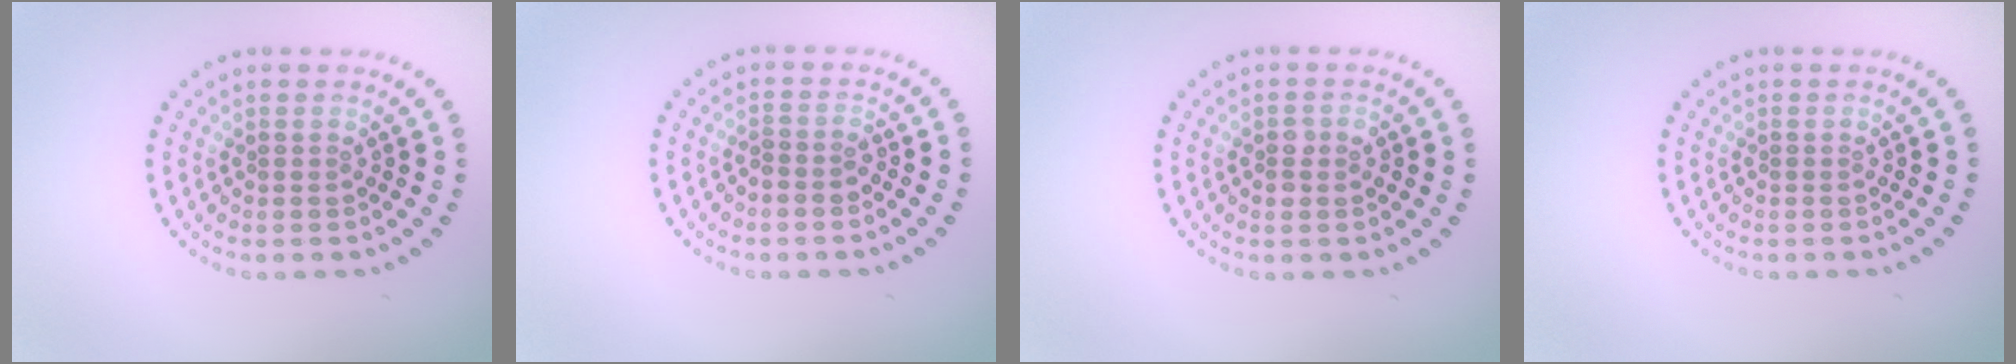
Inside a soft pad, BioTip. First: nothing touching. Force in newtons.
{"total": 1.3, "press": 1.1, "slide": 0.8}
{"total": 1.4, "press": 1.4, "slide": 0.2}
{"total": 0.0}